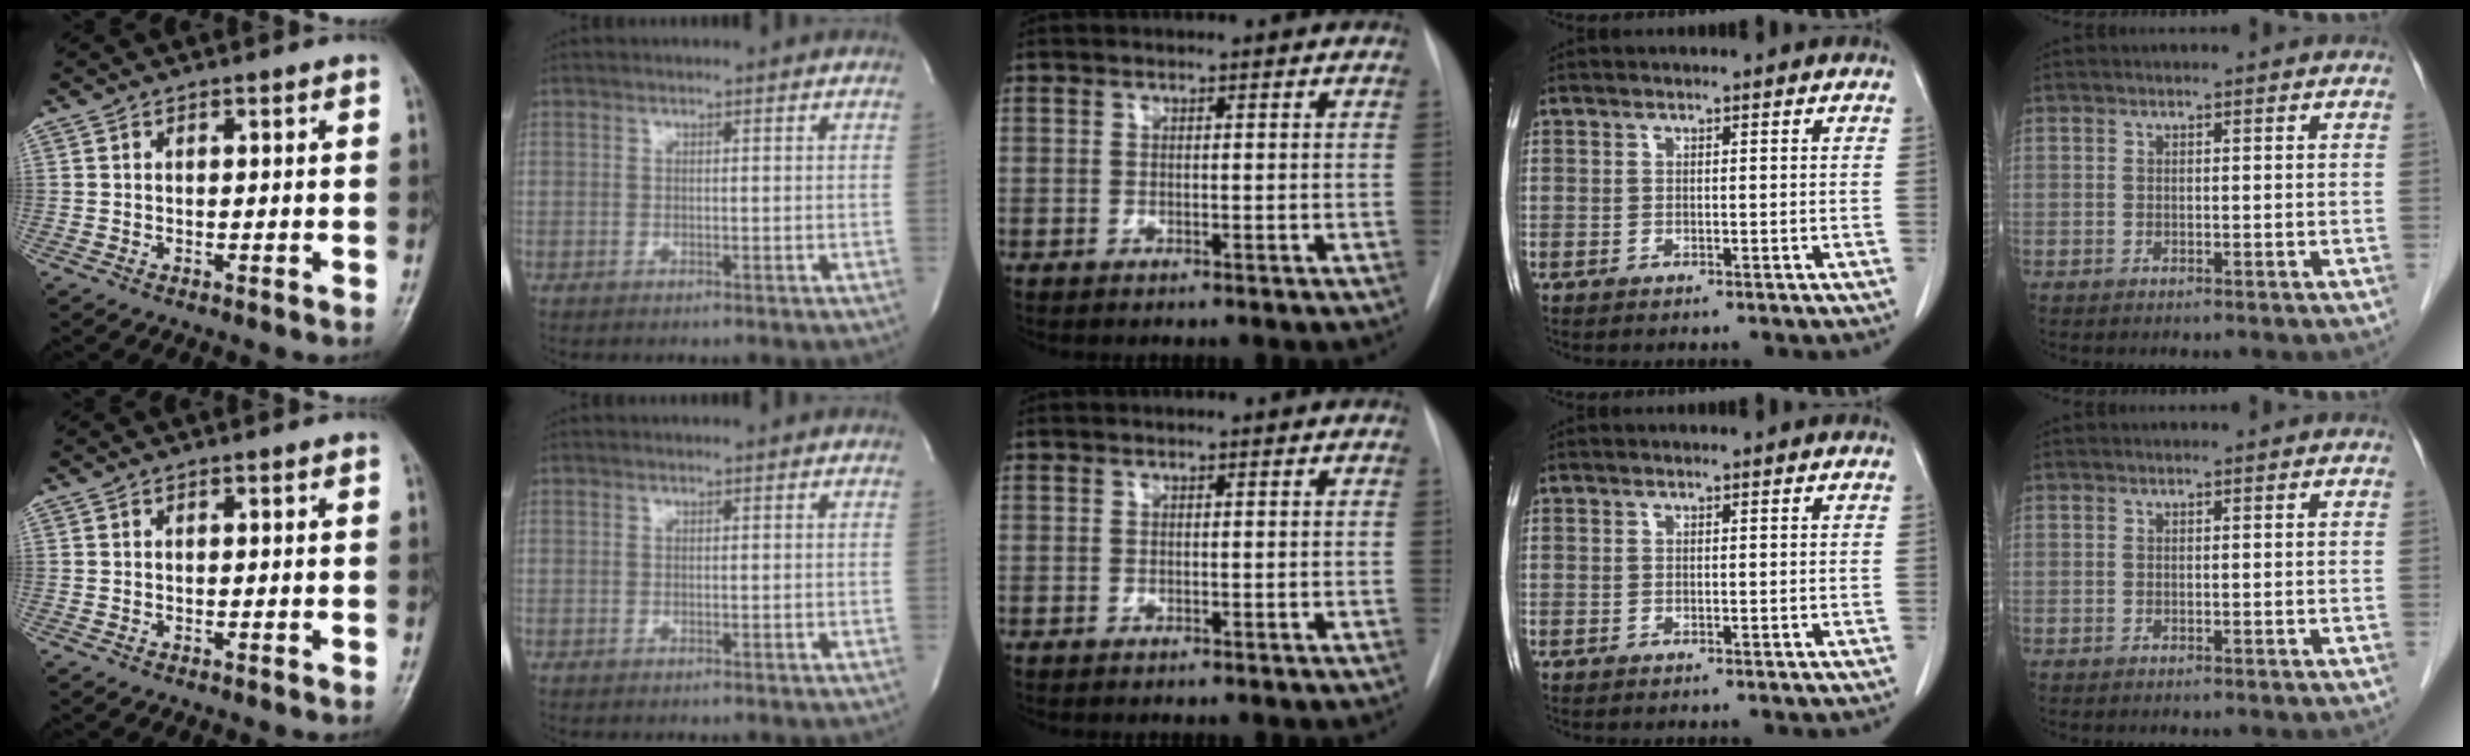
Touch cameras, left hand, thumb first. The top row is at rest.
{}